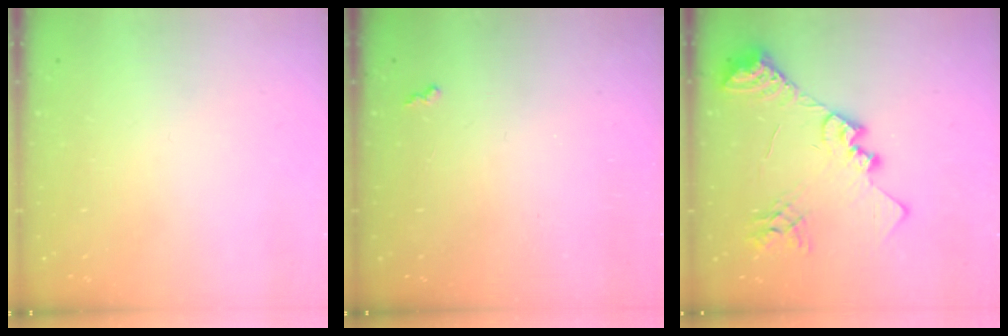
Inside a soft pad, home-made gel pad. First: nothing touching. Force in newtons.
{"total": 1.9, "press": 1.9, "slide": 0.5}
{"total": 22.6, "press": 22.4, "slide": 3.2}